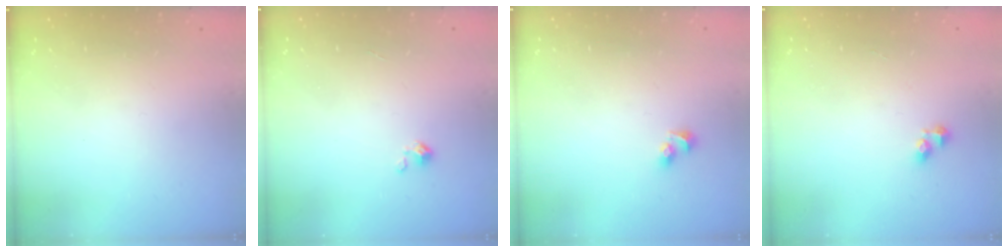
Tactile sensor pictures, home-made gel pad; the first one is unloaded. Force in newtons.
{"total": 1.1, "press": 1.1, "slide": 0.2}
{"total": 2.1, "press": 1.7, "slide": 1.1}
{"total": 3.2, "press": 3.2, "slide": 0.4}